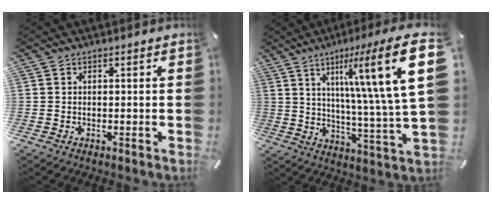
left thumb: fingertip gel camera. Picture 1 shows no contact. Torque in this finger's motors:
{"motor_torque": [2.48, 2.53, 1.59, -1.18, 0.23]}